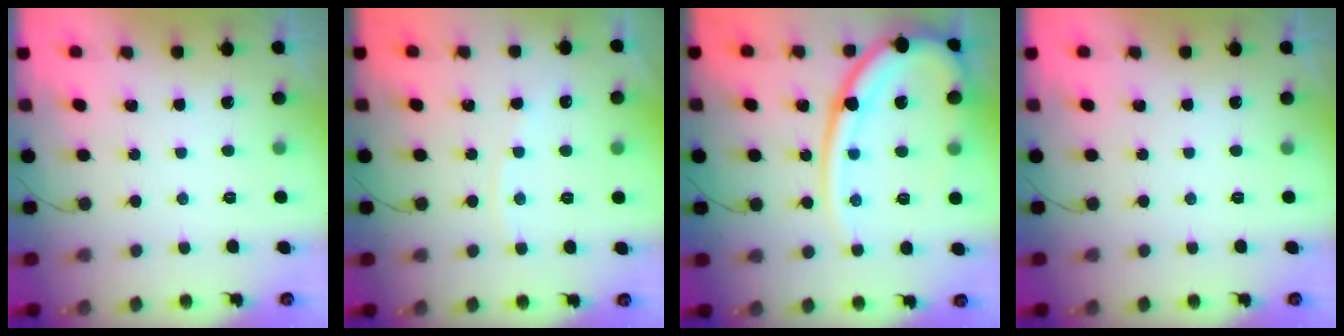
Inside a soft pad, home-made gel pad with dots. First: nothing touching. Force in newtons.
{"total": 2.0, "press": 2.0, "slide": 0.4}
{"total": 17.8, "press": 17.7, "slide": 2.1}
{"total": 0.0}